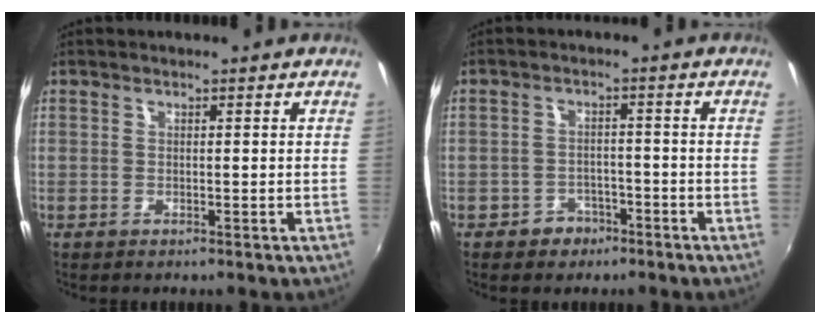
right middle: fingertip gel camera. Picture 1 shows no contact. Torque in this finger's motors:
{"motor_torque": [-0.14, -0.16, -0.02, -0.01]}